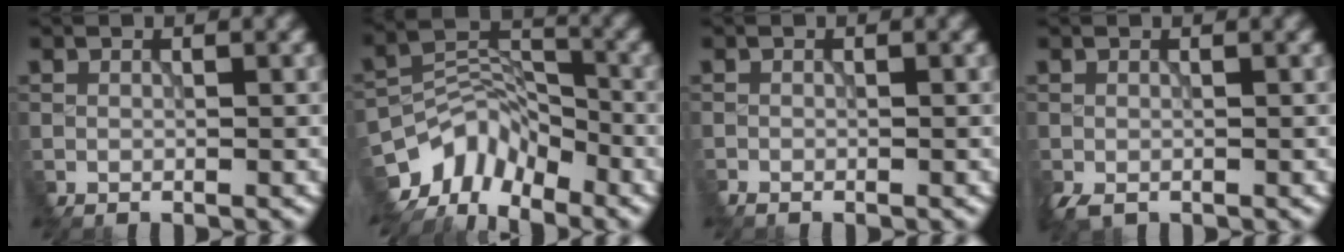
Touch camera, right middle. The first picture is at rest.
{"total": 6.5, "force": [-5.4, 3.2, 1.5], "torque": [-0.006, 0.000, -0.114]}
{"total": 0.6, "force": [-0.6, 0.0, 0.0], "torque": [-0.002, -0.001, -0.013]}
{"total": 1.2, "force": [-0.5, 0.8, 0.6], "torque": [-0.022, -0.002, -0.013]}